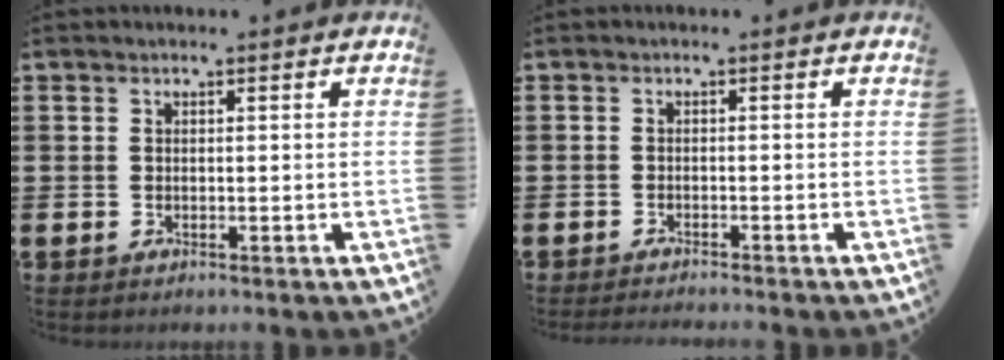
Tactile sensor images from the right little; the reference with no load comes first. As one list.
[{"total": 0.9, "force": [-0.9, -0.2, 0.1], "torque": [-0.002, -0.001, -0.018]}]